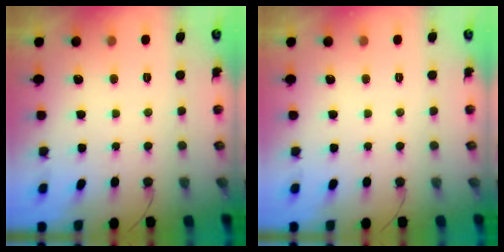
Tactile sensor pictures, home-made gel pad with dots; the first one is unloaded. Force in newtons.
{"total": 0.0}